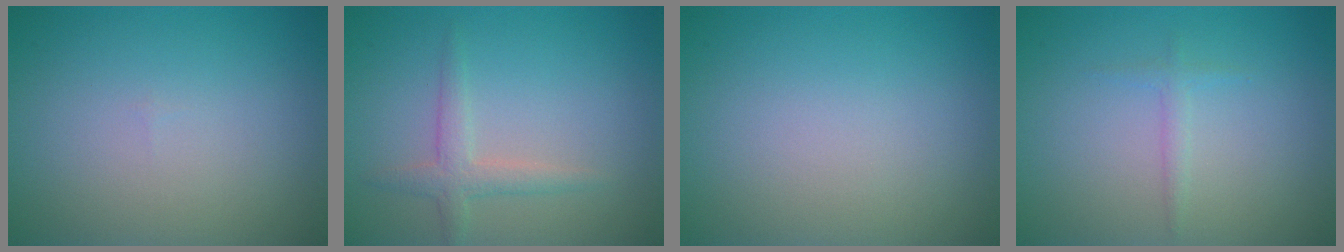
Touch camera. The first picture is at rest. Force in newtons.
{"total": 2.0, "press": 2.0, "slide": 0.1}
{"total": 0.0}
{"total": 0.9, "press": 0.9, "slide": 0.0}